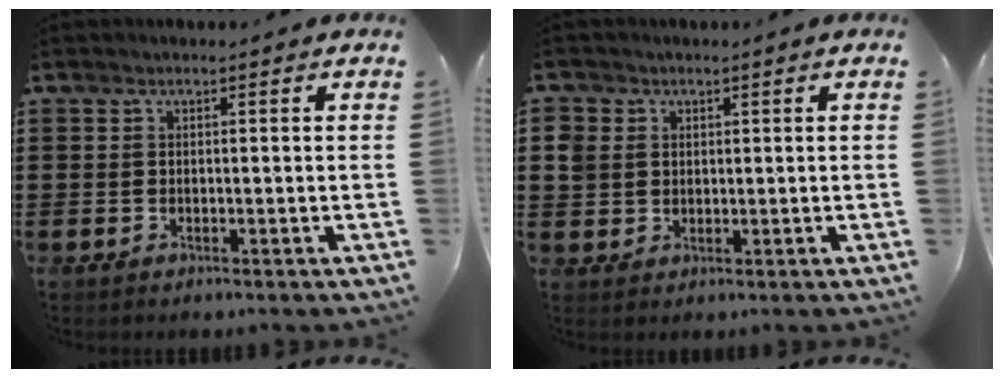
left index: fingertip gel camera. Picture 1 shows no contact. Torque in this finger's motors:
{"motor_torque": [0.31, 0.01, 0.22, 0.04]}